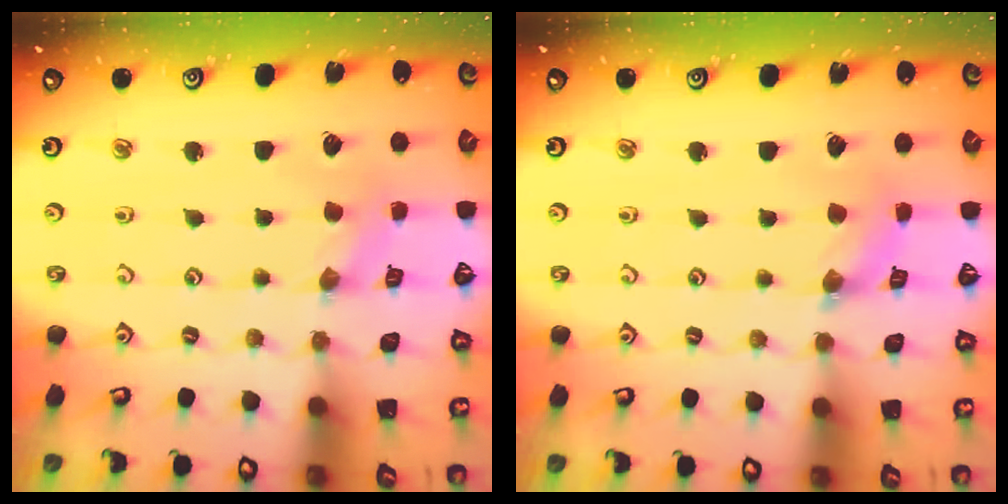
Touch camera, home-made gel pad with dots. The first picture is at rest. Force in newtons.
{"total": 1.5, "press": 1.4, "slide": 0.3}